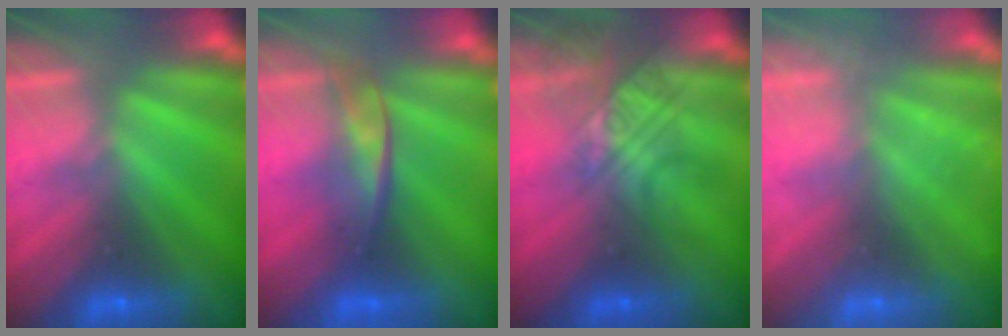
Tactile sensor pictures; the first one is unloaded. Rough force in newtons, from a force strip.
{"total": 2.2}
{"total": 2.4}
{"total": 2.4}